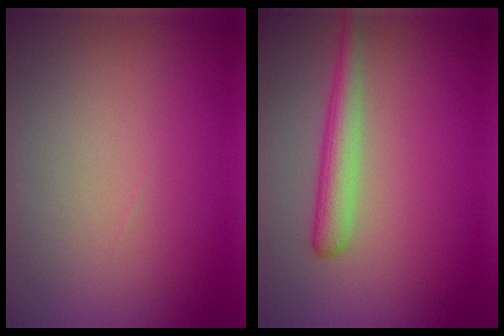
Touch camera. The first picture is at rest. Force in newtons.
{"total": 2.9, "press": 2.9, "slide": 0.1}